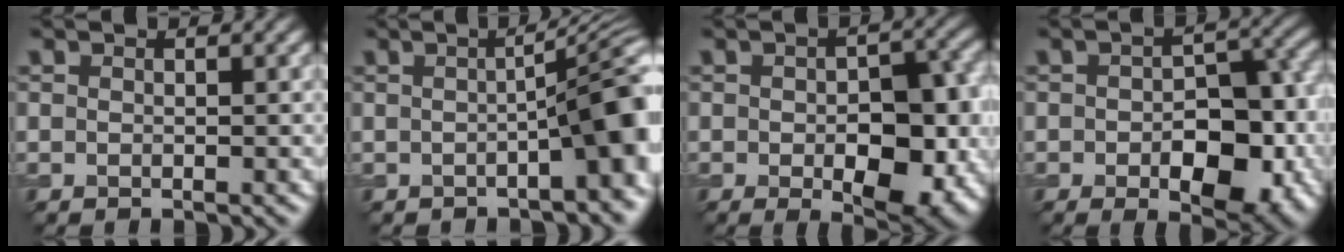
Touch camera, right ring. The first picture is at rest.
{"total": 9.1, "force": [-0.9, 2.6, 8.7], "torque": [-0.081, 0.018, -0.005]}
{"total": 7.5, "force": [-1.4, 3.8, 6.4], "torque": [-0.088, -0.004, -0.008]}
{"total": 8.9, "force": [-2.1, 5.0, 7.1], "torque": [-0.095, 0.000, -0.020]}